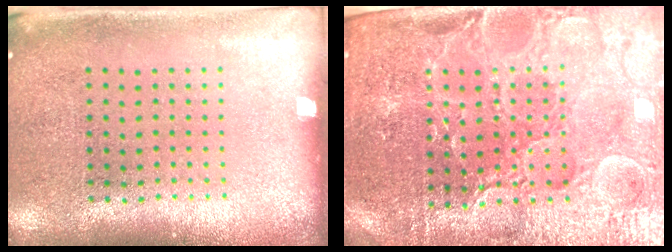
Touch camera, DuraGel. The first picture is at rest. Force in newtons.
{"total": 4.3, "press": 4.1, "slide": 1.2}